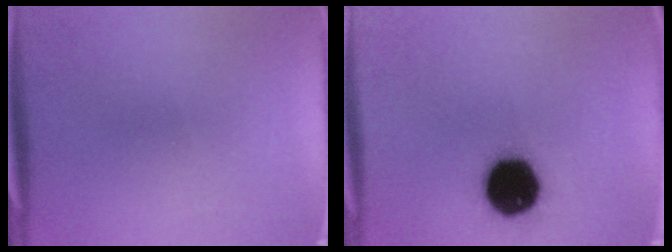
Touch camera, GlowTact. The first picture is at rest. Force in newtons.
{"total": 17.1}